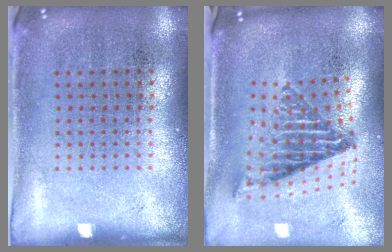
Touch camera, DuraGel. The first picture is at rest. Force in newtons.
{"total": 2.0, "press": 1.5, "slide": 1.4}